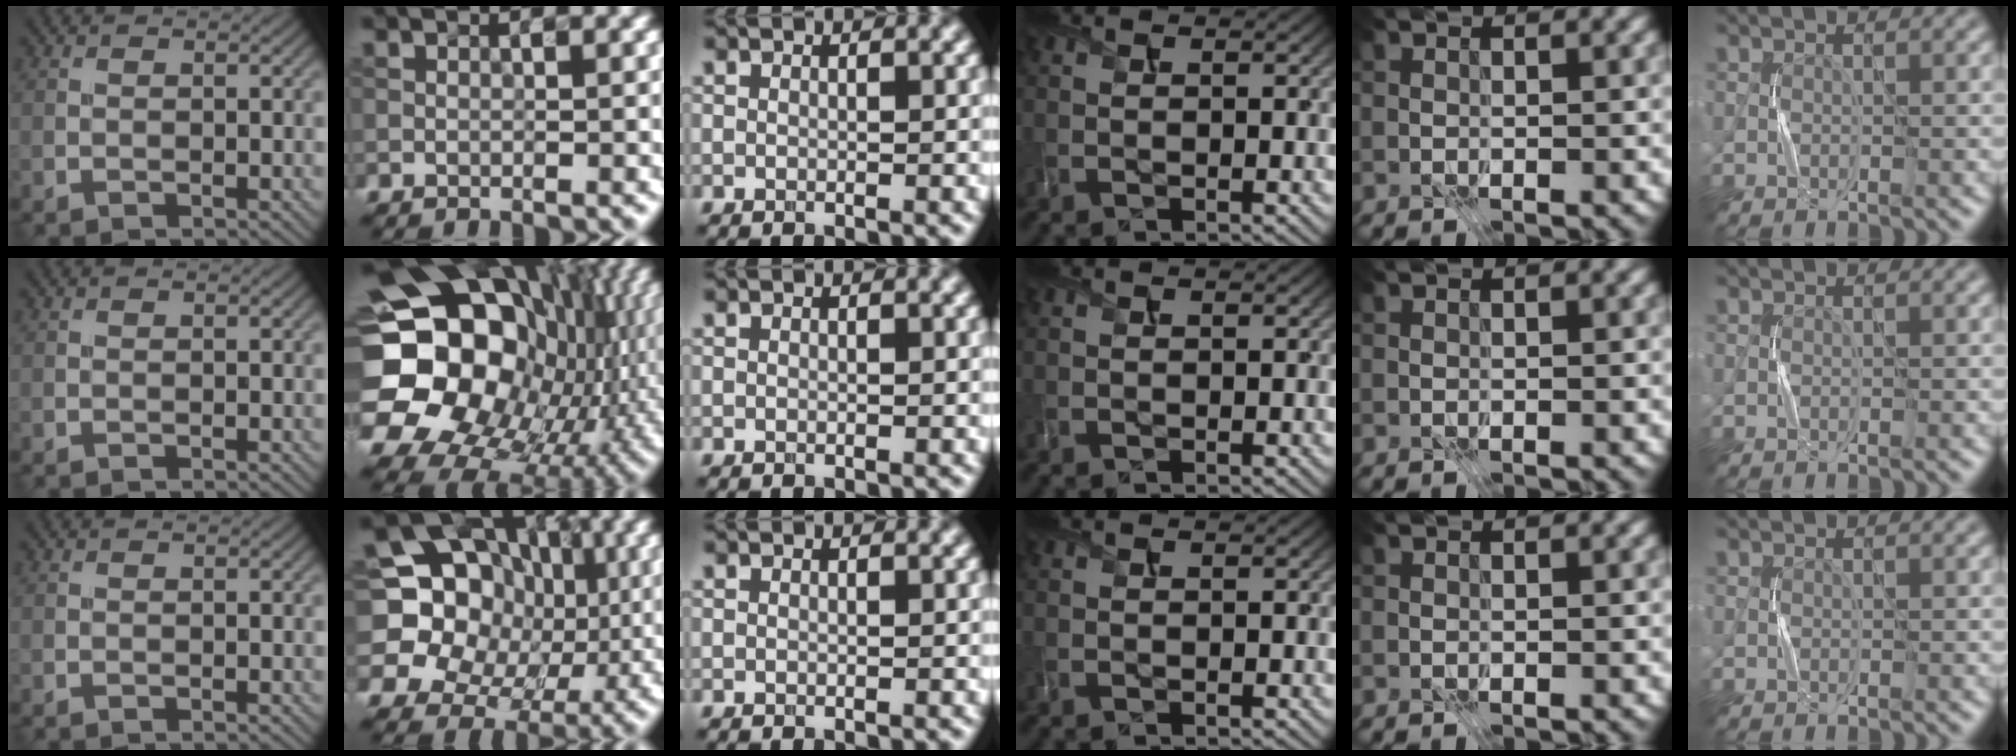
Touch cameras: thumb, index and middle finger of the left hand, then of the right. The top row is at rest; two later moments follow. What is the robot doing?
{"motion": "press", "object": "joystick"}